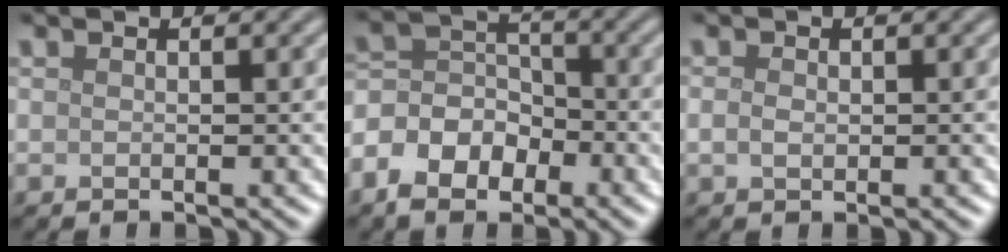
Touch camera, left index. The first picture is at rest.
{"total": 6.0, "force": [-3.3, 4.0, 3.0], "torque": [-0.038, 0.012, -0.069]}
{"total": 1.2, "force": [-0.1, 0.8, 0.9], "torque": [-0.019, 0.000, -0.002]}